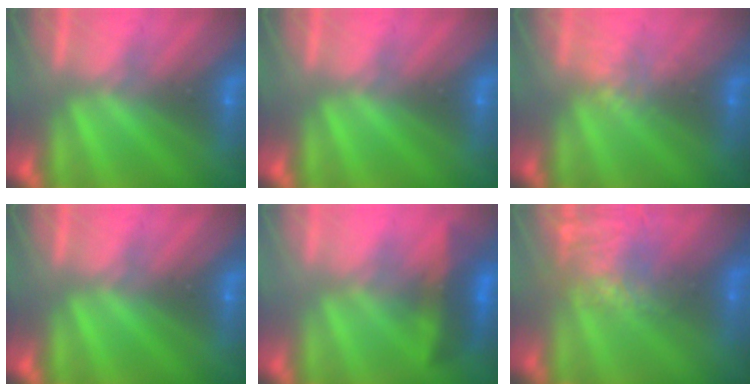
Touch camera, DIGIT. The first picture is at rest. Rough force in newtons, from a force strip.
{"total": 0.0}
{"total": 2.2}
{"total": 0.0}
{"total": 3.2}
{"total": 7.4}